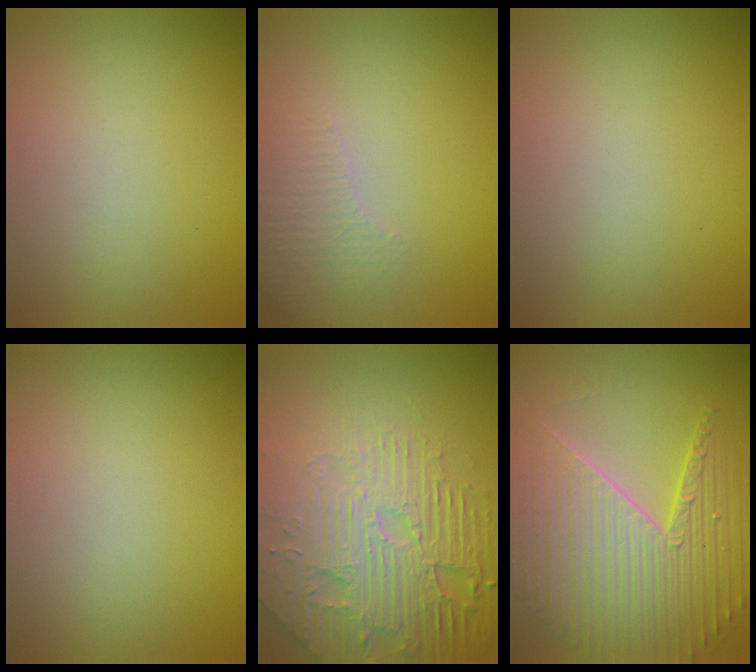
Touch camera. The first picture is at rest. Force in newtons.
{"total": 2.3, "press": 2.2, "slide": 0.7}
{"total": 0.0}
{"total": 0.0}
{"total": 8.7, "press": 6.1, "slide": 6.2}
{"total": 10.2, "press": 6.6, "slide": 7.8}